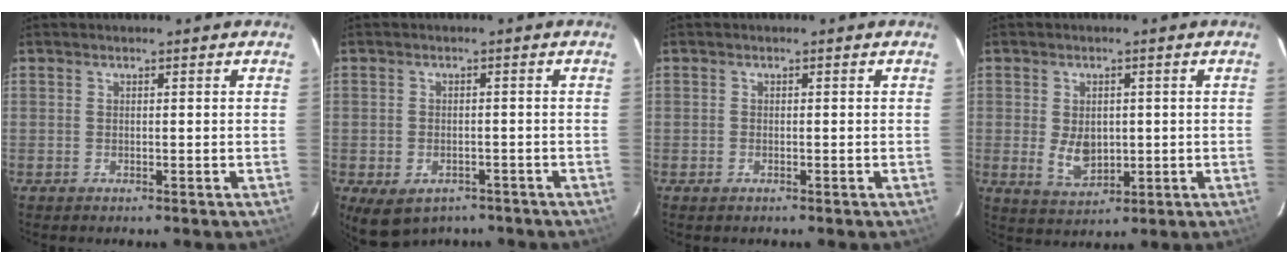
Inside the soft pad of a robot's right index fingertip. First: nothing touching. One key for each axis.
{"total": 8.3, "fx": -5.0, "fy": 5.4, "fz": 3.7, "tx": -0.076, "ty": -0.008, "tz": -0.060}
{"total": 0.8, "fx": -0.5, "fy": 0.6, "fz": 0.3, "tx": -0.006, "ty": -0.002, "tz": -0.011}
{"total": 2.5, "fx": 2.5, "fy": -0.3, "fz": 0.0, "tx": 0.001, "ty": -0.001, "tz": 0.057}